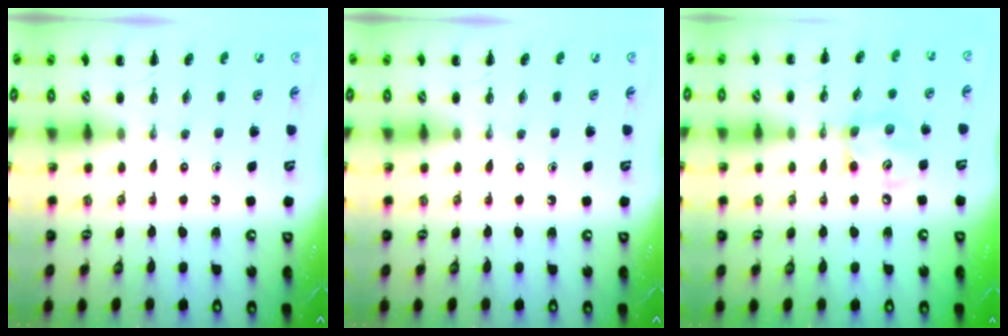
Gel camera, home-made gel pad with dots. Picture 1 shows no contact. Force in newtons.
{"total": 0.0}
{"total": 7.7, "press": 7.6, "slide": 0.4}